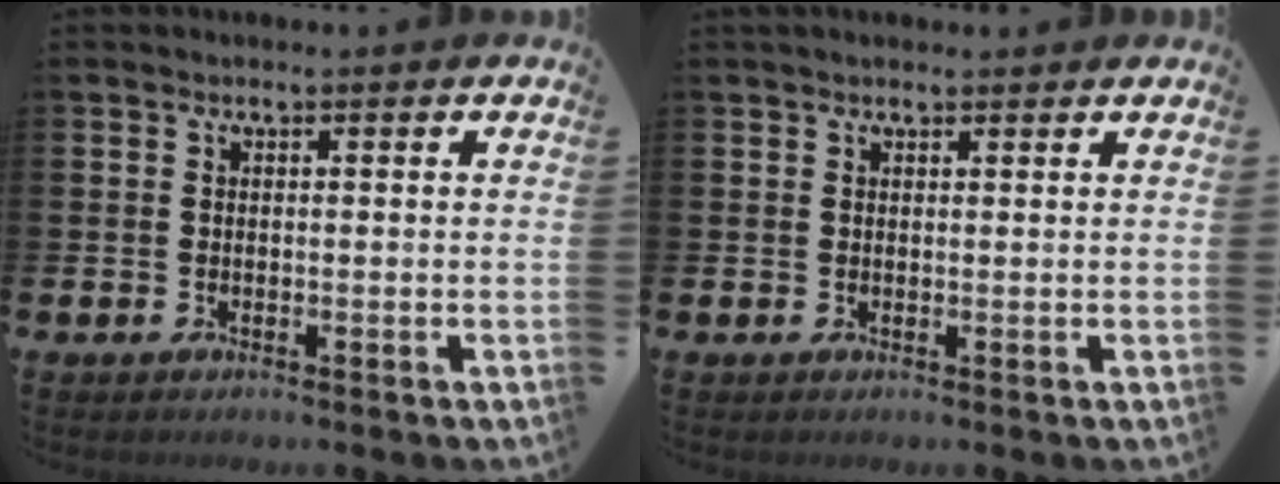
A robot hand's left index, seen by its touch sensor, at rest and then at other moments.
{"total": 1.0, "force": [0.9, 0.3, 0.3], "torque": [0.004, -0.001, 0.014]}